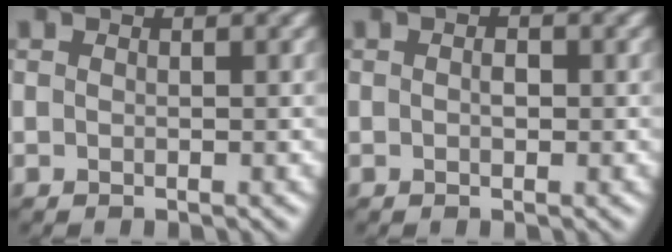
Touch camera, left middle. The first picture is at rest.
{"total": 0.9, "force": [0.0, 0.5, 0.8], "torque": [-0.013, 0.000, -0.001]}